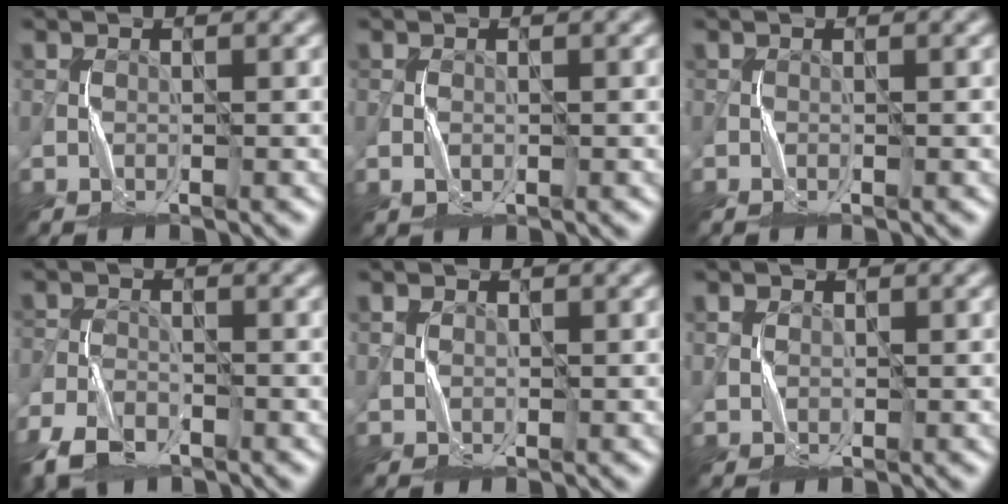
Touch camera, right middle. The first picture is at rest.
{"total": 0.9, "force": [-0.2, 0.7, 0.6], "torque": [-0.013, 0.001, -0.004]}
{"total": 0.0}
{"total": 4.7, "force": [-3.3, 2.3, 2.4], "torque": [-0.051, -0.008, -0.073]}
{"total": 1.6, "force": [1.0, 1.1, 0.5], "torque": [-0.011, -0.002, 0.023]}
{"total": 1.9, "force": [1.1, 1.3, 0.7], "torque": [-0.019, -0.001, 0.028]}